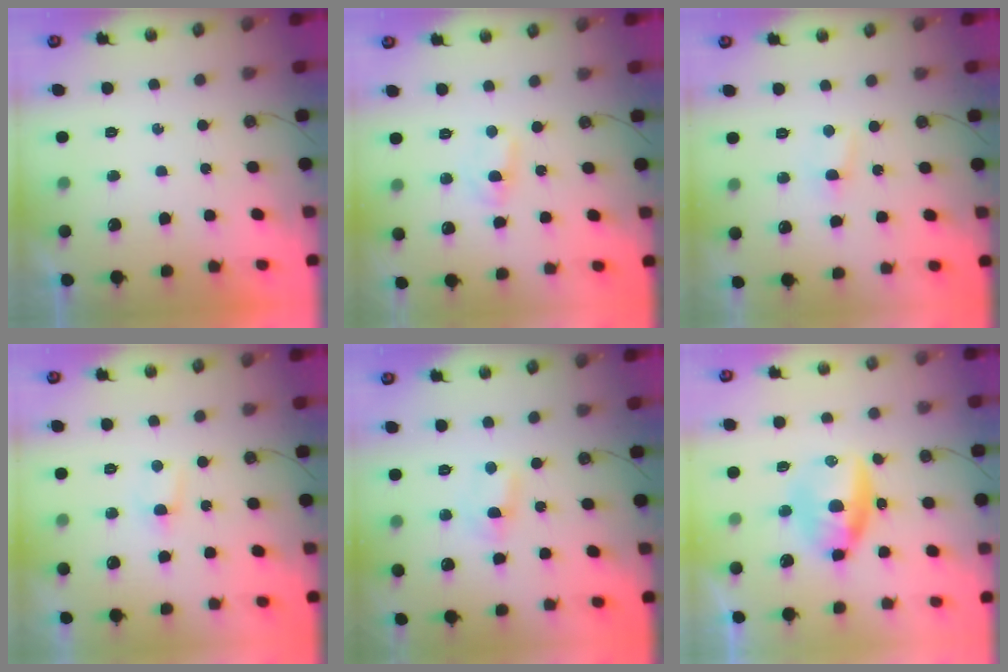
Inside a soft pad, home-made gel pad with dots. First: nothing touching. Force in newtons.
{"total": 1.7, "press": 1.7, "slide": 0.3}
{"total": 2.8, "press": 2.8, "slide": 0.3}
{"total": 2.6, "press": 2.6, "slide": 0.3}
{"total": 1.6, "press": 1.6, "slide": 0.2}
{"total": 10.3, "press": 10.3, "slide": 0.8}